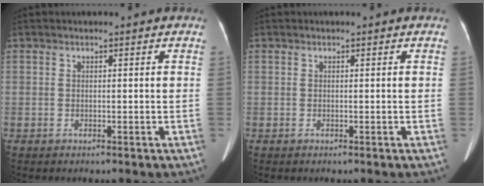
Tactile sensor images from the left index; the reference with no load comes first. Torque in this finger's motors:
{"motor_torque": [-0.02, 0.03, 0.00, 0.00]}